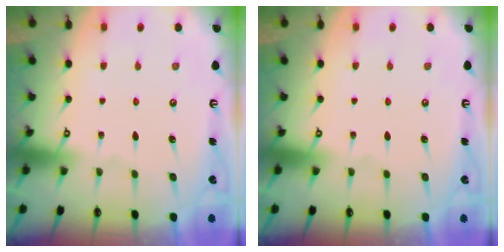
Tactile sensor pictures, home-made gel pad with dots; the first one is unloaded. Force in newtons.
{"total": 0.0}